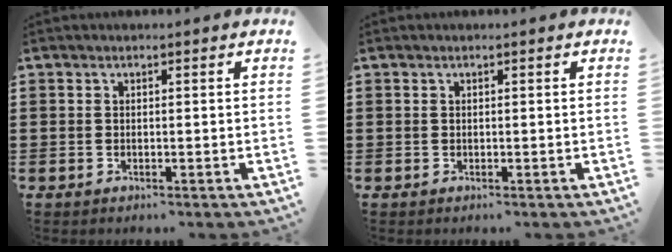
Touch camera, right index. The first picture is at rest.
{"total": 0.0}